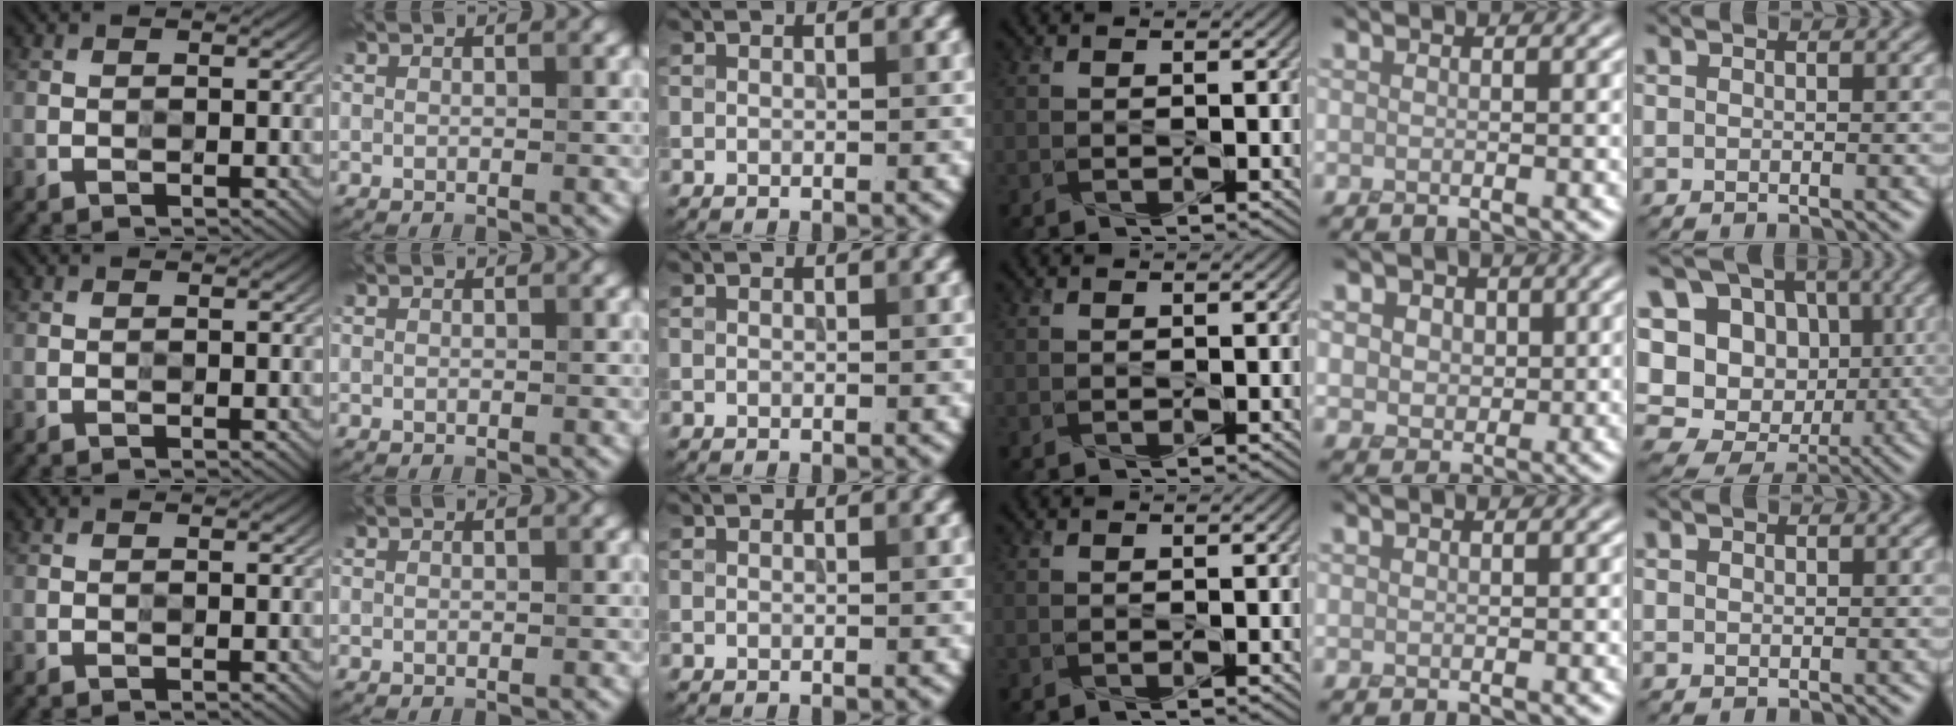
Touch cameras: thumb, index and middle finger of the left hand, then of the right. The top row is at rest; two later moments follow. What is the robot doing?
{"motion": "press", "object": "memory foam"}